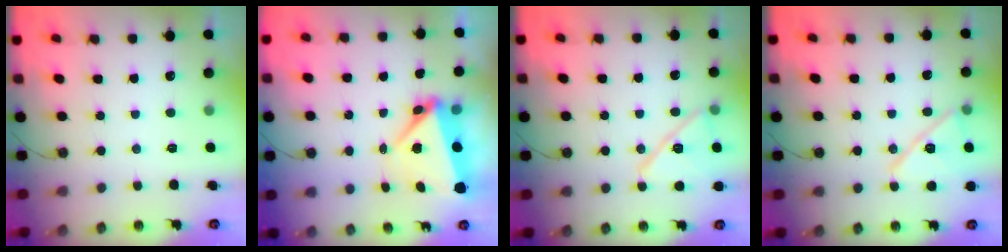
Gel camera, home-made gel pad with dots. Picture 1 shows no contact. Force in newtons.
{"total": 8.2, "press": 6.8, "slide": 4.6}
{"total": 13.9, "press": 13.9, "slide": 0.3}
{"total": 15.1, "press": 14.9, "slide": 2.7}